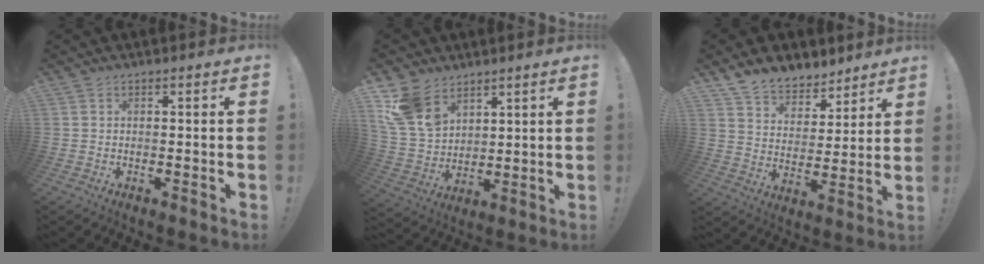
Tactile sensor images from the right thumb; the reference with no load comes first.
{"total": 13.6, "force": [8.8, 8.6, 5.9], "torque": [-0.126, -0.045, 0.175]}
{"total": 10.3, "force": [8.8, 5.1, 1.8], "torque": [-0.048, -0.072, 0.171]}